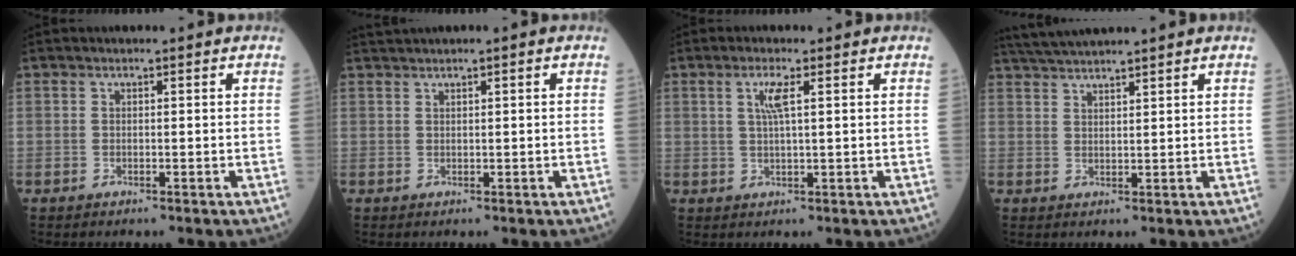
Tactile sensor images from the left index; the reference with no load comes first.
{"total": 1.2, "force": [0.9, -0.1, 0.8], "torque": [-0.020, 0.015, 0.022]}
{"total": 2.9, "force": [0.9, 0.0, 2.7], "torque": [-0.061, 0.001, 0.017]}
{"total": 6.1, "force": [5.6, -0.8, 2.4], "torque": [-0.048, 0.032, 0.103]}